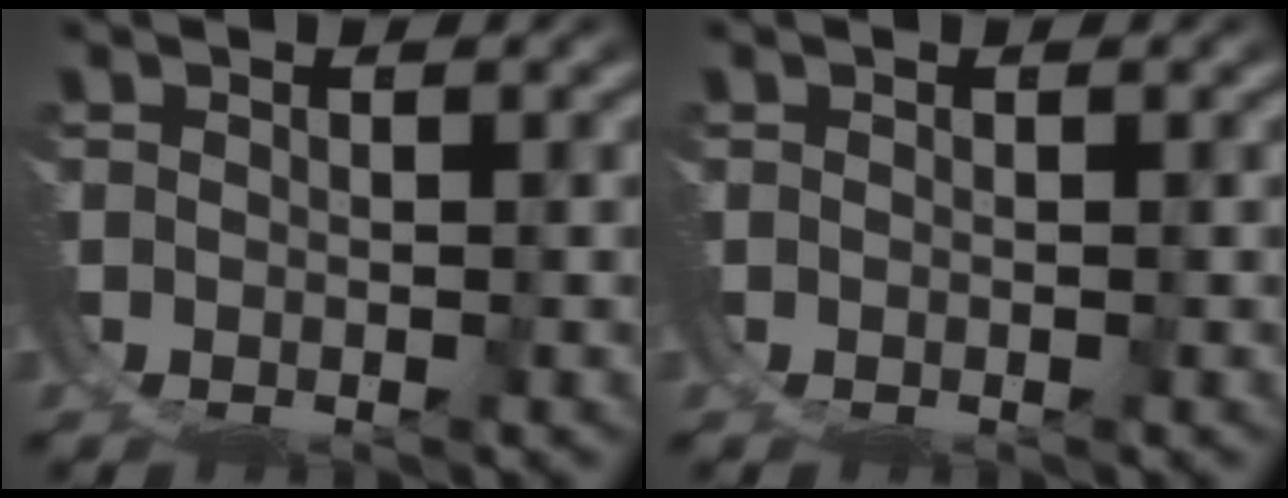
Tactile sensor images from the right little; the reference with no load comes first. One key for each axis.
{"total": 0.0}